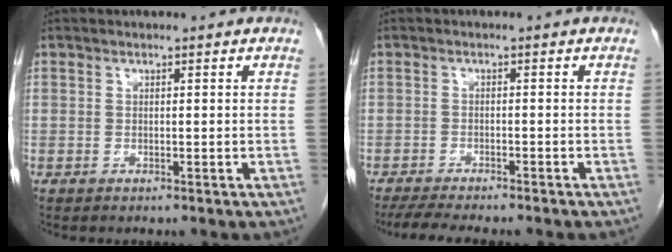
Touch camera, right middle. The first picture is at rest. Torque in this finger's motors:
{"motor_torque": [0.32, -0.24, 0.08, 0.04]}